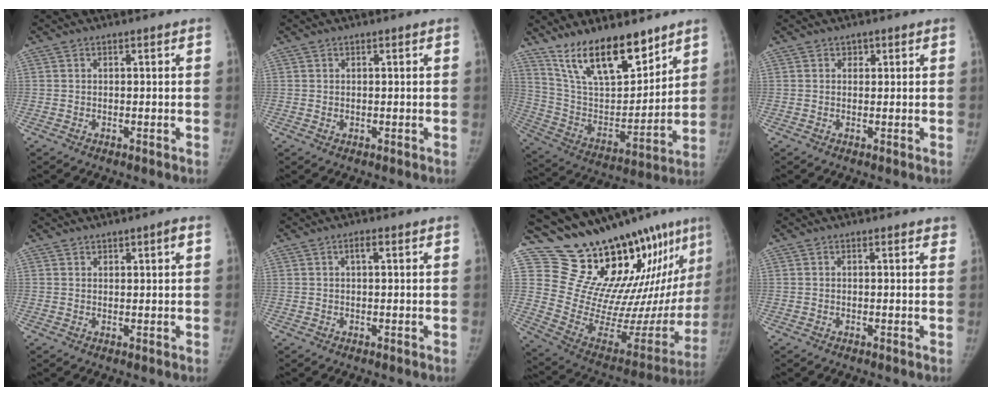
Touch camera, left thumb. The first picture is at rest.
{"total": 0.6, "force": [0.2, 0.5, 0.2], "torque": [0.001, -0.001, 0.002]}
{"total": 18.8, "force": [13.6, 7.2, 10.8], "torque": [-0.141, -0.079, 0.253]}
{"total": 1.2, "force": [0.6, 1.0, 0.2], "torque": [0.009, -0.002, 0.006]}
{"total": 1.8, "force": [1.1, 0.7, 1.2], "torque": [-0.012, -0.005, 0.017]}
{"total": 1.6, "force": [0.6, 0.6, 1.3], "torque": [-0.024, 0.005, 0.007]}
{"total": 26.1, "force": [20.5, 7.3, 14.3], "torque": [-0.181, -0.154, 0.317]}
{"total": 1.0, "force": [0.8, 0.5, 0.4], "torque": [0.003, -0.001, 0.004]}